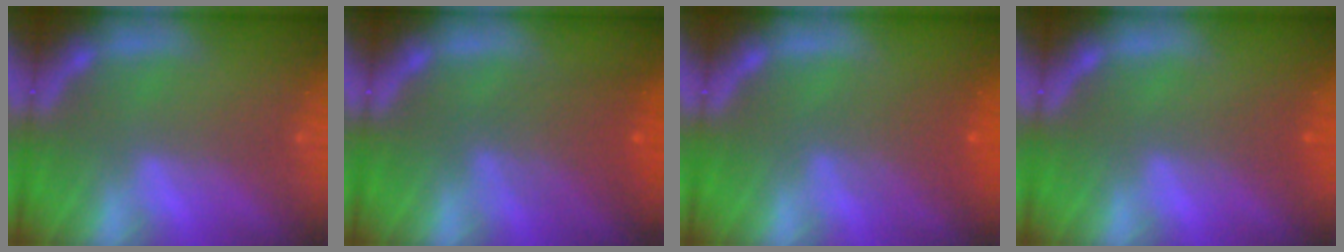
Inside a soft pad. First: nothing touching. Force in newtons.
{"total": 4.6}
{"total": 3.6}
{"total": 1.5}